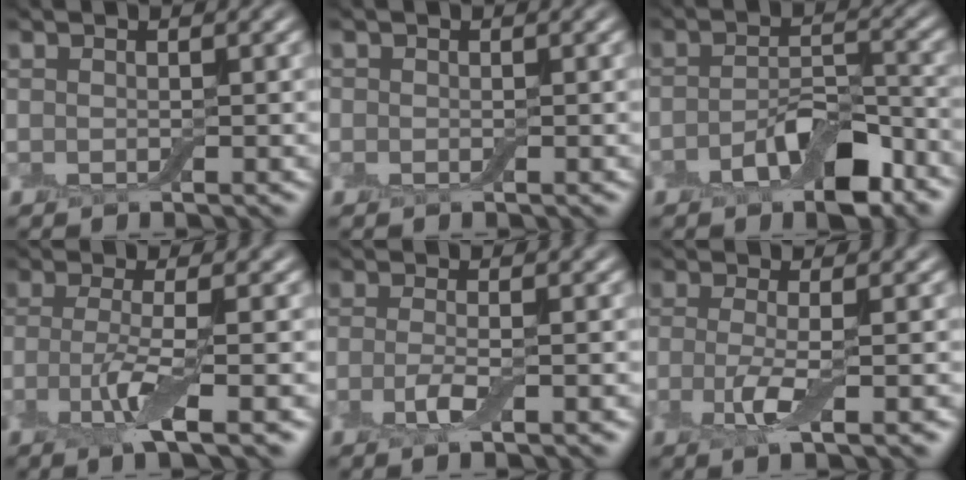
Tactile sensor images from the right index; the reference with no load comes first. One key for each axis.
{"total": 0.6, "fx": 0.1, "fy": 0.5, "fz": 0.3, "tx": -0.001, "ty": 0.000, "tz": -0.001}
{"total": 5.9, "fx": -3.0, "fy": 2.5, "fz": 4.4, "tx": -0.072, "ty": 0.006, "tz": -0.051}
{"total": 4.1, "fx": -1.3, "fy": 0.8, "fz": 3.9, "tx": -0.078, "ty": -0.006, "tz": -0.029}
{"total": 2.7, "fx": -1.0, "fy": 0.6, "fz": 2.4, "tx": -0.051, "ty": -0.003, "tz": -0.024}
{"total": 3.5, "fx": -0.8, "fy": 0.8, "fz": 3.3, "tx": -0.071, "ty": -0.012, "tz": -0.018}